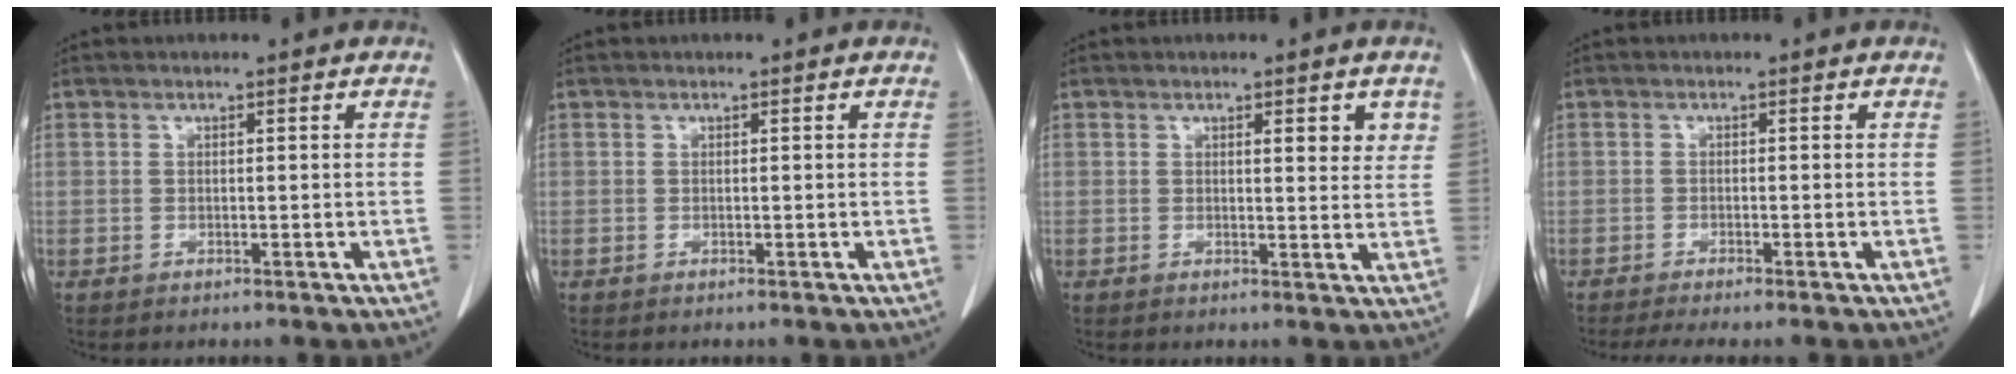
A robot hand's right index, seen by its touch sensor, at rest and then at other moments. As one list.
[{"total": 0.0}, {"total": 3.4, "force": [1.7, 1.0, 2.7], "torque": [-0.031, -0.006, 0.019]}, {"total": 4.0, "force": [-3.4, 0.0, 2.2], "torque": [-0.029, -0.007, -0.054]}]